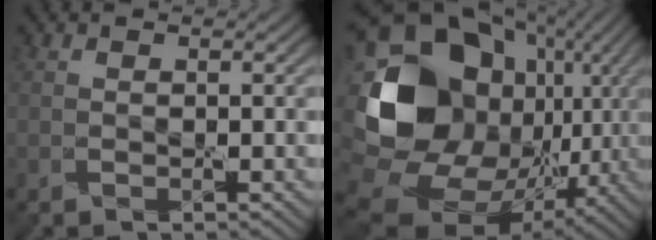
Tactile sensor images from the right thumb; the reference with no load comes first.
{"total": 21.0, "force": [0.4, 16.6, 13.0], "torque": [-0.298, -0.033, 0.047]}